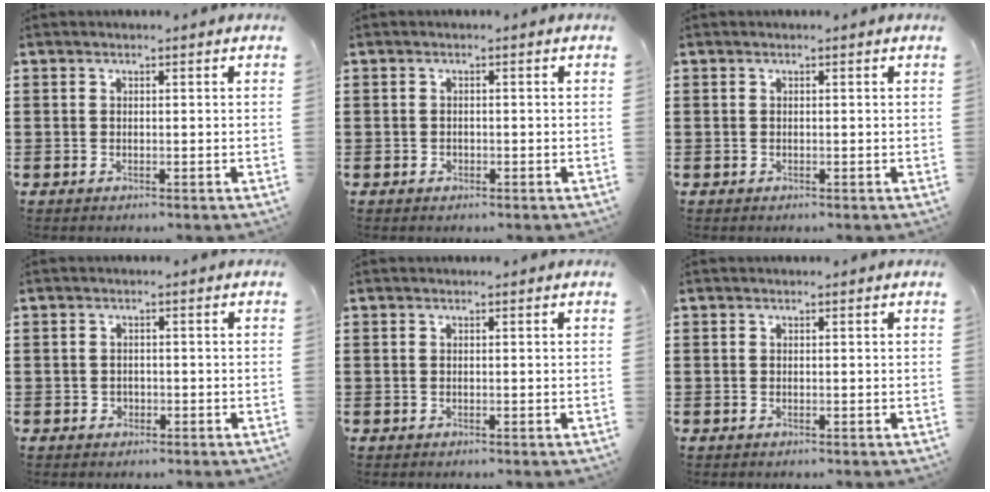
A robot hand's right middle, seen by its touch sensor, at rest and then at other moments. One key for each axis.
{"total": 0.6, "fx": -0.3, "fy": 0.6, "fz": 0.1, "tx": -0.003, "ty": 0.004, "tz": -0.008}
{"total": 0.0}
{"total": 0.9, "fx": -0.4, "fy": 0.8, "fz": 0.2, "tx": -0.006, "ty": 0.003, "tz": -0.010}
{"total": 0.0}
{"total": 0.0}